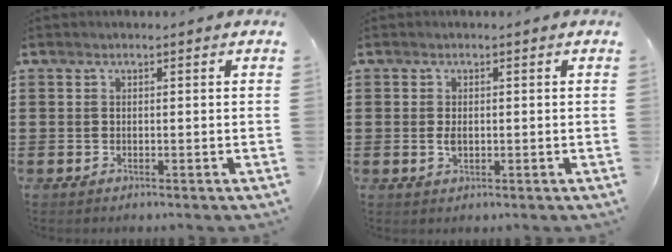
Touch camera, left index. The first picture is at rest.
{"total": 1.9, "force": [-0.1, 0.9, 1.6], "torque": [-0.040, -0.002, -0.004]}